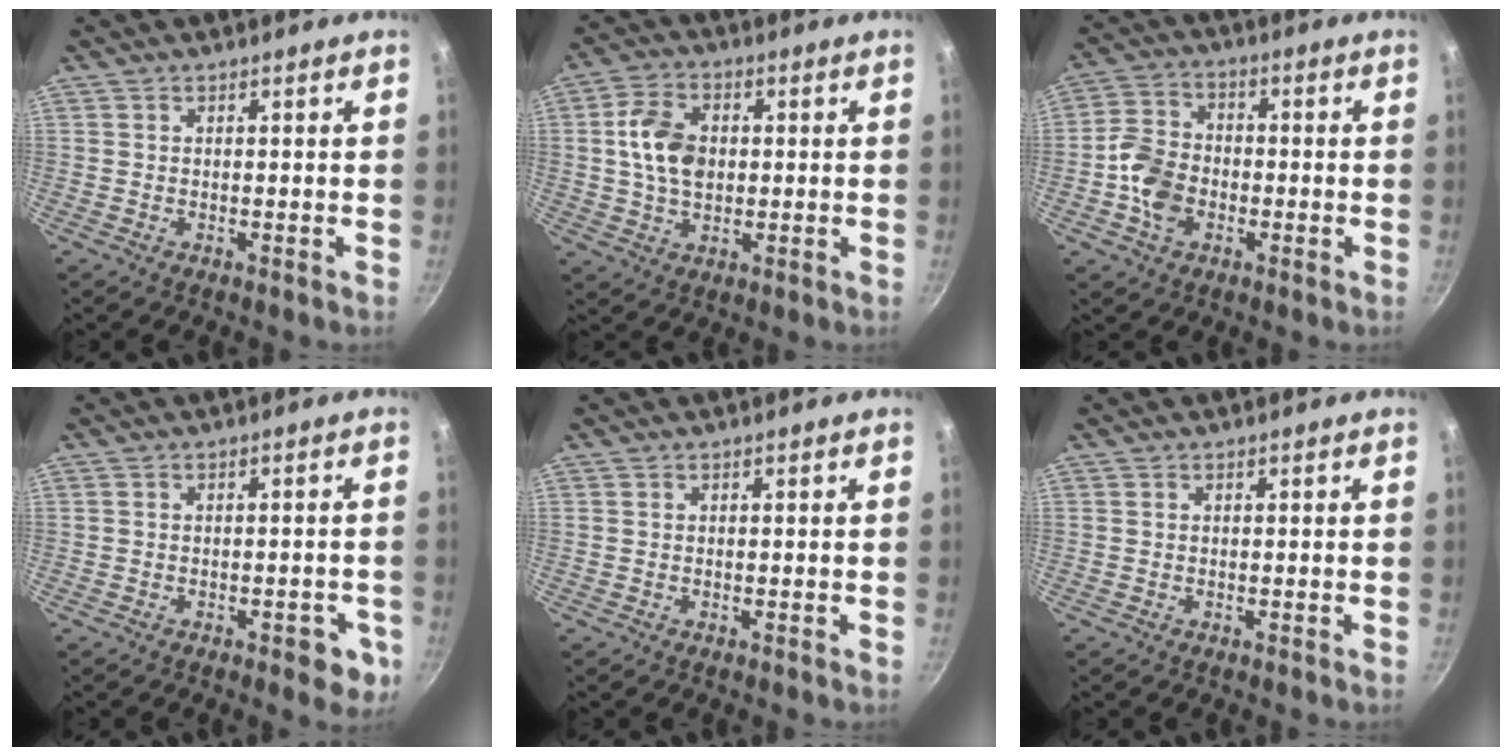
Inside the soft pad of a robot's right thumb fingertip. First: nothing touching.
{"total": 9.8, "force": [0.9, 6.7, 7.0], "torque": [-0.115, 0.011, 0.011]}
{"total": 8.9, "force": [-2.4, 6.6, 5.5], "torque": [-0.089, 0.023, -0.057]}
{"total": 5.1, "force": [-2.0, 2.6, 4.0], "torque": [-0.025, 0.015, -0.019]}
{"total": 0.0}
{"total": 0.0}